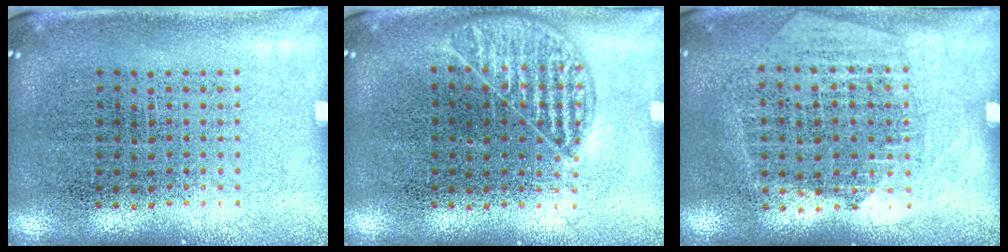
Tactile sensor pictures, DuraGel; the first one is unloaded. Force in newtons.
{"total": 1.1, "press": 1.0, "slide": 0.4}
{"total": 1.2, "press": 1.1, "slide": 0.6}